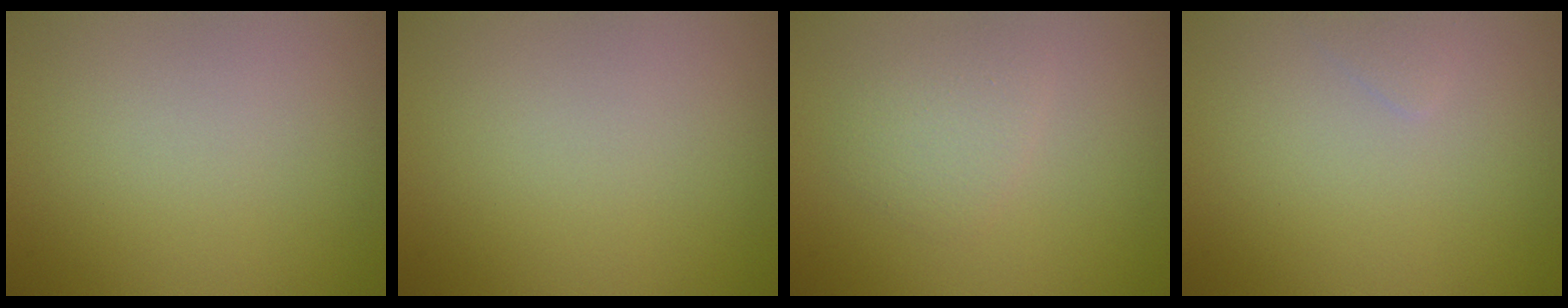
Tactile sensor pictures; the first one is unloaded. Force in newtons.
{"total": 0.0}
{"total": 1.9, "press": 1.9, "slide": 0.1}
{"total": 0.6, "press": 0.6, "slide": 0.0}